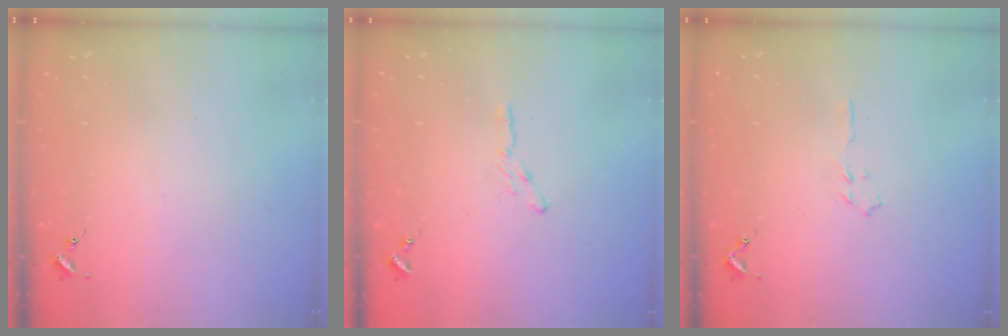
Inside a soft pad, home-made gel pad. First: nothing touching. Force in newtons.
{"total": 3.1, "press": 3.1, "slide": 0.3}
{"total": 3.1, "press": 3.1, "slide": 0.3}